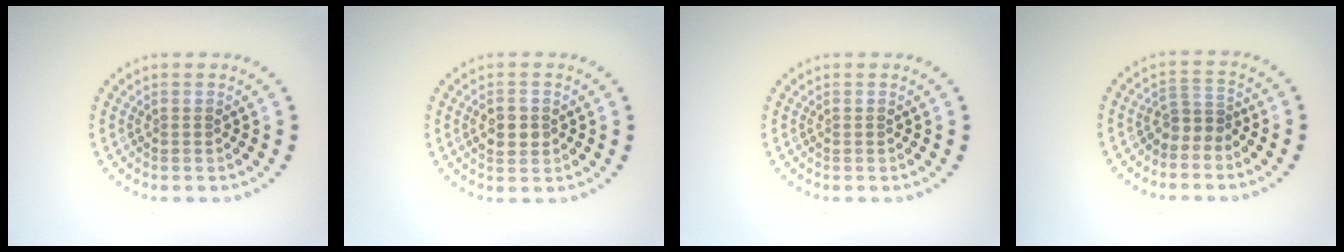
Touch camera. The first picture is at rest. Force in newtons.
{"total": 2.1, "press": 2.1, "slide": 0.3}
{"total": 0.0}
{"total": 2.0, "press": 1.3, "slide": 1.5}